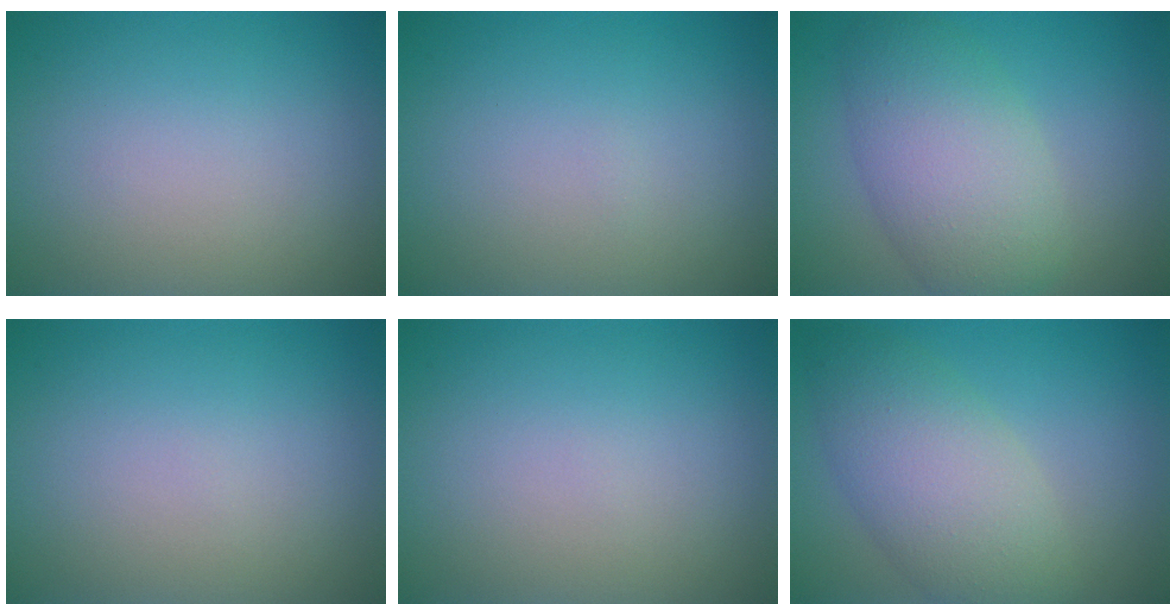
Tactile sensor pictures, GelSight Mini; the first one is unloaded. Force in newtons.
{"total": 0.0}
{"total": 6.5, "press": 6.5, "slide": 0.3}
{"total": 0.0}
{"total": 0.0}
{"total": 6.4, "press": 6.3, "slide": 0.5}